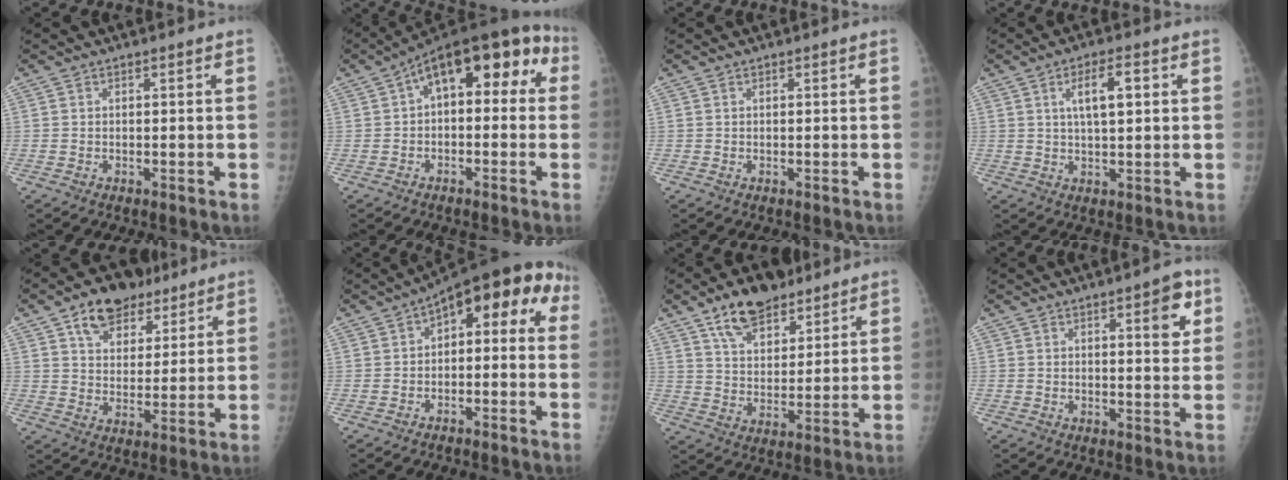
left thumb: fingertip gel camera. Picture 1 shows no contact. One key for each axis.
{"total": 15.2, "fx": 3.3, "fy": 7.7, "fz": 12.6, "tx": -0.132, "ty": 0.046, "tz": 0.033}
{"total": 0.0}
{"total": 6.2, "fx": 2.1, "fy": 2.0, "fz": 5.5, "tx": -0.087, "ty": 0.001, "tz": 0.036}
{"total": 11.5, "fx": 7.0, "fy": 7.4, "fz": 5.4, "tx": -0.050, "ty": -0.021, "tz": 0.115}
{"total": 11.9, "fx": 0.9, "fy": 6.4, "fz": 10.0, "tx": -0.091, "ty": 0.054, "tz": 0.000}
{"total": 12.2, "fx": 8.2, "fy": 6.4, "fz": 6.4, "tx": -0.078, "ty": -0.038, "tz": 0.142}
{"total": 5.7, "fx": 2.8, "fy": 1.8, "fz": 4.7, "tx": -0.039, "ty": -0.009, "tz": 0.031}